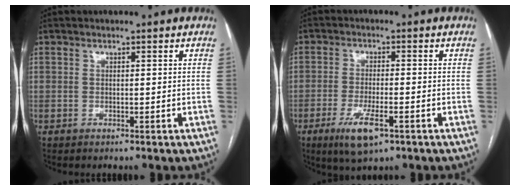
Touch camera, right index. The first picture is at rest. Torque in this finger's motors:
{"motor_torque": [0.87, -0.40, 0.17, 0.08]}